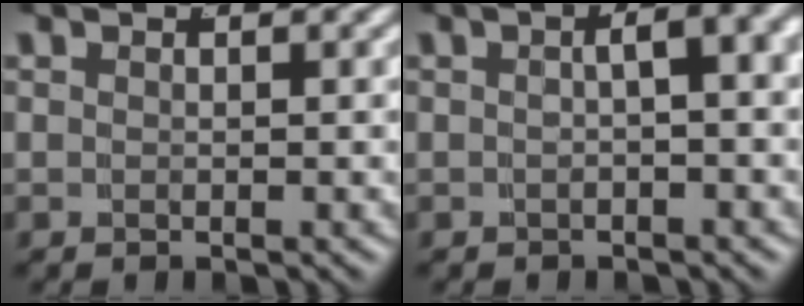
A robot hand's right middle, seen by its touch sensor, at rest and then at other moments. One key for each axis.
{"total": 3.2, "fx": 0.1, "fy": 0.8, "fz": 3.1, "tx": -0.025, "ty": 0.014, "tz": 0.000}